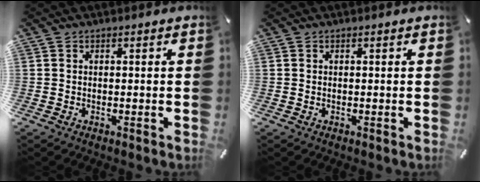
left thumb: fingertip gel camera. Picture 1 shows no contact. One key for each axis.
{"total": 0.0}